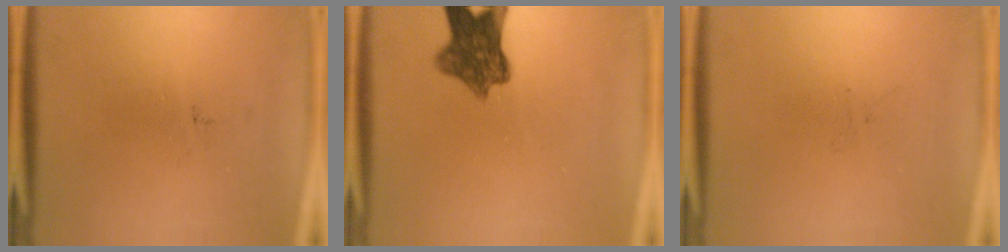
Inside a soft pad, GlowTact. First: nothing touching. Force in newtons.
{"total": 7.8}
{"total": 0.0}